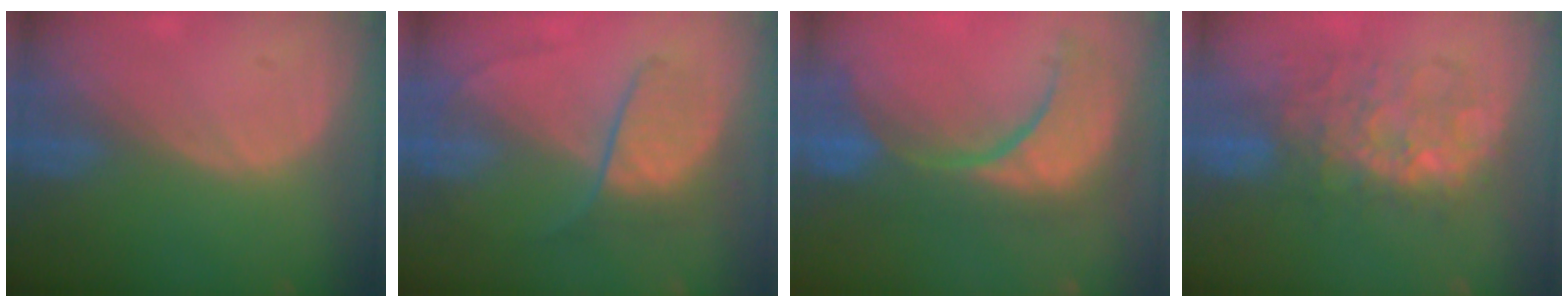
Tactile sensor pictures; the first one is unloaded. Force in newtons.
{"total": 6.3, "press": 6.3, "slide": 0.7}
{"total": 11.8, "press": 10.8, "slide": 4.8}
{"total": 9.0, "press": 9.0, "slide": 0.9}